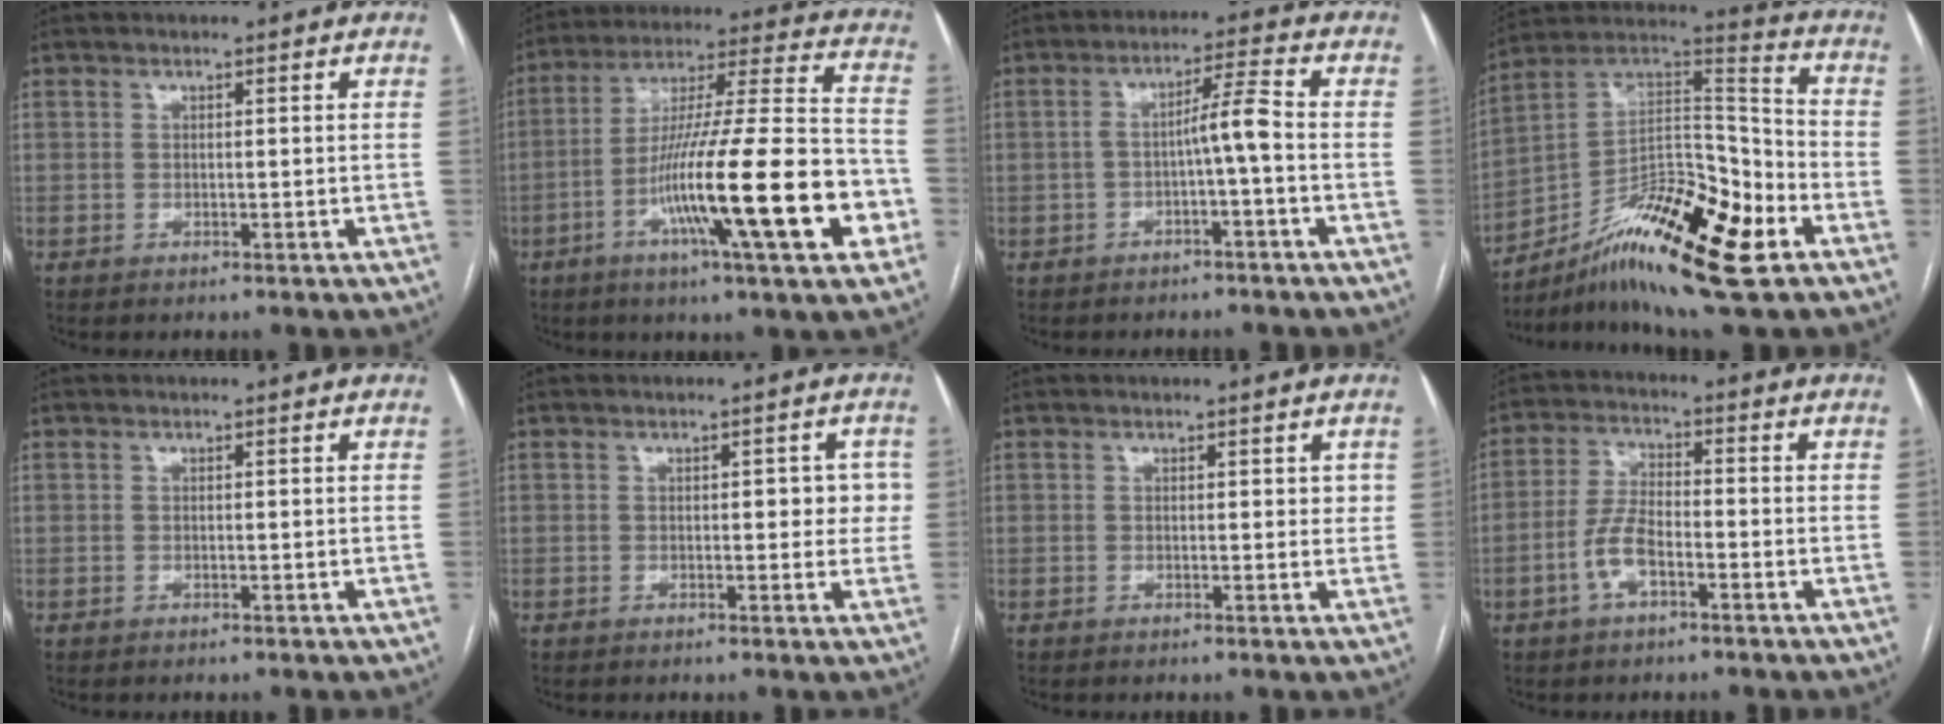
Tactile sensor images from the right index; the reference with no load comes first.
{"total": 23.7, "force": [-8.0, 1.4, 22.2], "torque": [-0.345, -0.013, -0.130]}
{"total": 4.8, "force": [-1.3, -0.2, 4.6], "torque": [-0.080, 0.022, -0.015]}
{"total": 20.9, "force": [-11.1, 3.9, 17.3], "torque": [-0.303, 0.011, -0.184]}
{"total": 0.0}
{"total": 3.9, "force": [0.3, 2.1, 3.3], "torque": [-0.027, 0.018, 0.003]}
{"total": 1.6, "force": [0.6, 1.0, 1.0], "torque": [-0.006, 0.001, 0.008]}
{"total": 6.1, "force": [-2.6, 2.4, 4.9], "torque": [-0.110, 0.009, -0.051]}